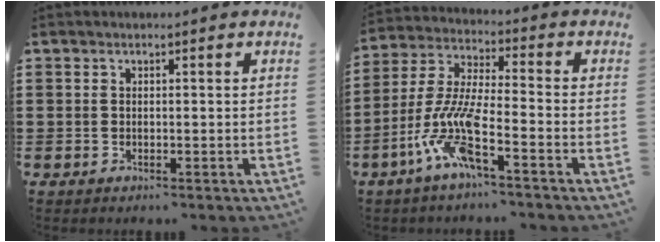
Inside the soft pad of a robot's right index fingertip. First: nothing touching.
{"total": 9.2, "force": [-5.4, 1.2, 7.4], "torque": [-0.191, -0.026, -0.113]}